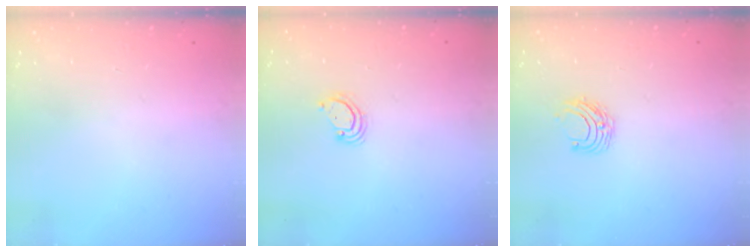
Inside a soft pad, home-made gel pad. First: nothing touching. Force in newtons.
{"total": 4.2, "press": 4.2, "slide": 0.4}
{"total": 6.0, "press": 5.9, "slide": 0.6}